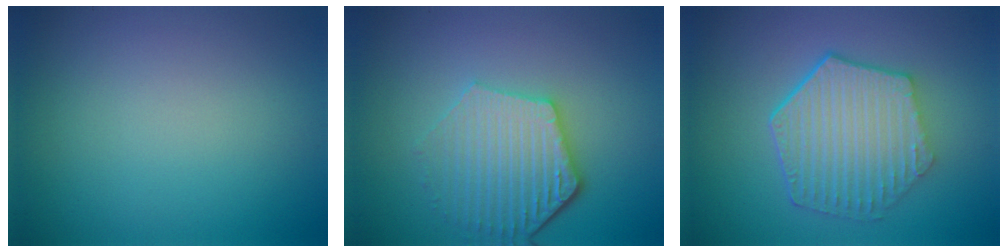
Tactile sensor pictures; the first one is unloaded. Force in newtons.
{"total": 5.4, "press": 4.2, "slide": 3.4}
{"total": 6.4, "press": 4.9, "slide": 4.2}